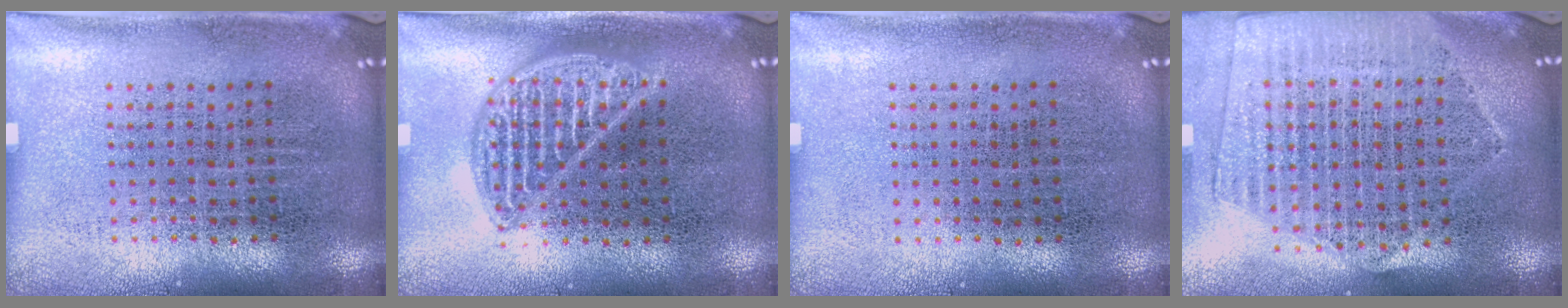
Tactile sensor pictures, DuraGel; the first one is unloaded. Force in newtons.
{"total": 2.3, "press": 2.2, "slide": 0.3}
{"total": 0.0}
{"total": 2.0, "press": 1.8, "slide": 0.9}